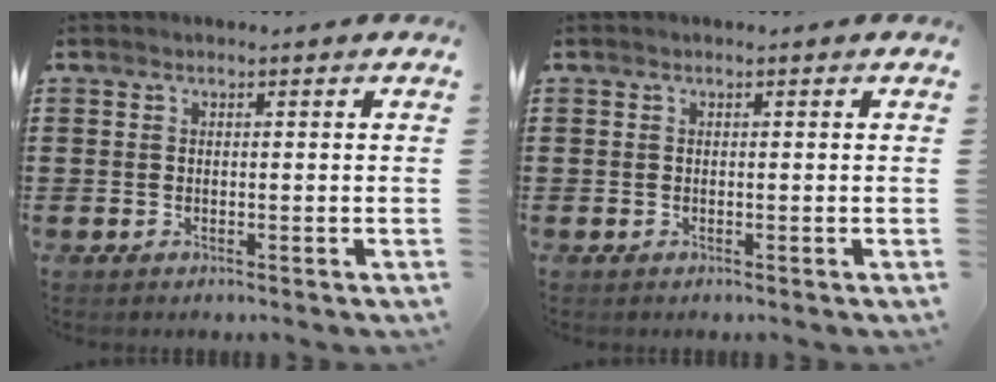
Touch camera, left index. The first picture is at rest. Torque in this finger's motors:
{"motor_torque": [0.00, 0.00, 0.00, 0.00]}